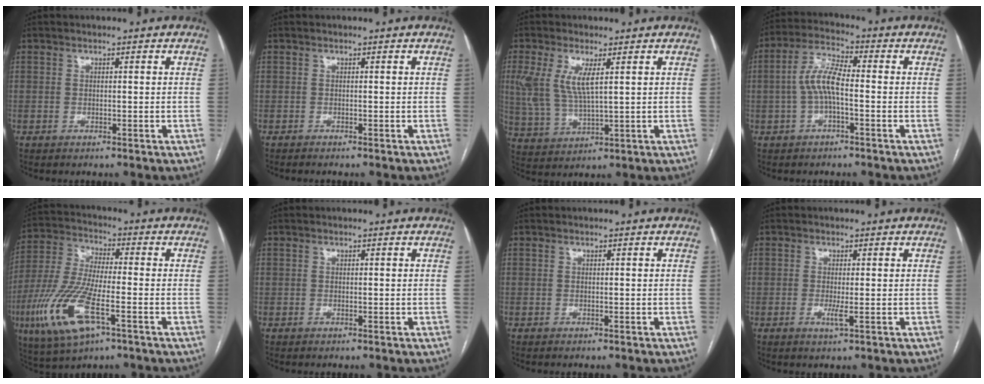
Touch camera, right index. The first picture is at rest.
{"total": 0.8, "force": [-0.8, -0.1, 0.3], "torque": [-0.006, 0.000, -0.010]}
{"total": 7.9, "force": [2.4, 2.4, 7.2], "torque": [-0.168, 0.002, 0.056]}
{"total": 6.9, "force": [-0.8, 1.9, 6.6], "torque": [-0.138, 0.017, -0.019]}
{"total": 14.6, "force": [-5.8, 3.6, 12.9], "torque": [-0.288, -0.019, -0.106]}
{"total": 0.0}
{"total": 0.0}
{"total": 1.8, "force": [-0.4, 0.0, 1.8], "torque": [-0.034, -0.005, -0.007]}